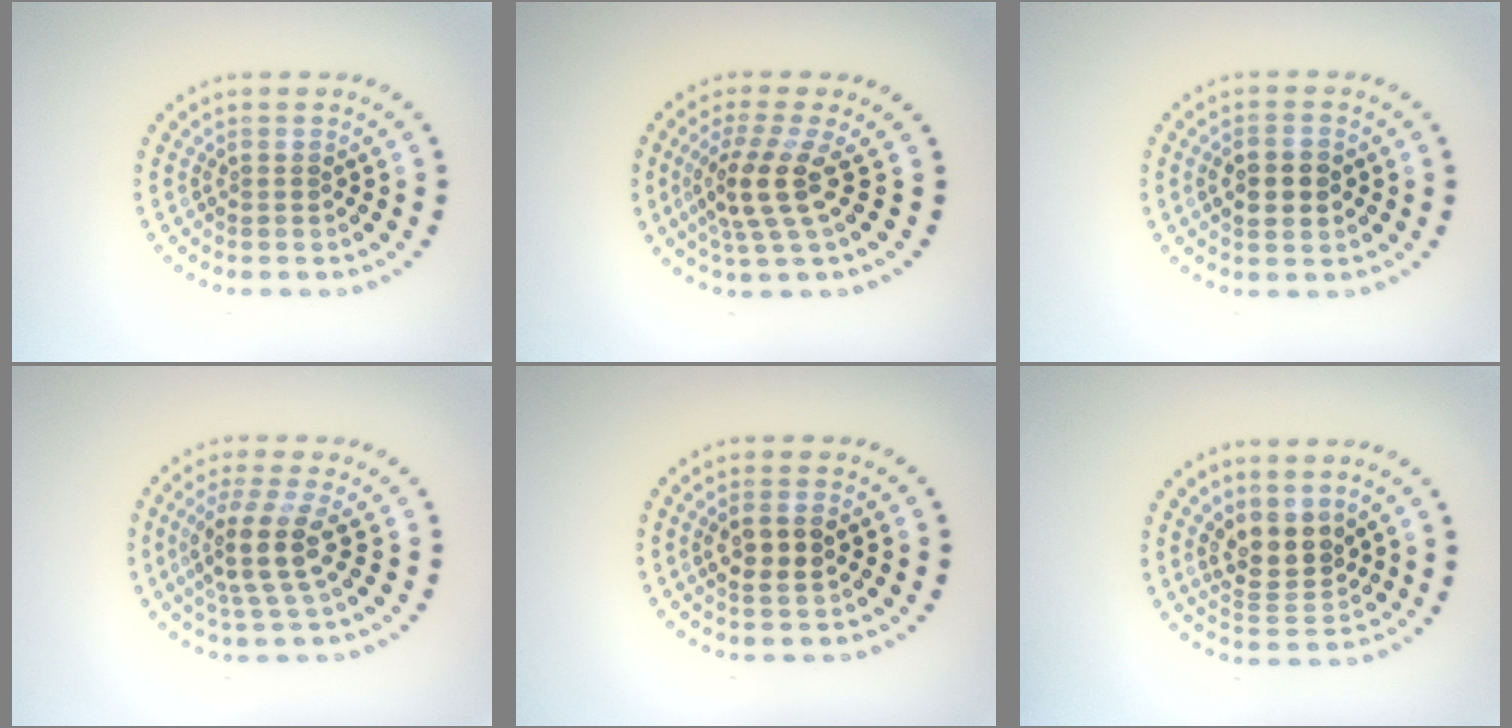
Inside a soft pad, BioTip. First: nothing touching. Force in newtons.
{"total": 3.8, "press": 2.9, "slide": 2.4}
{"total": 3.8, "press": 3.8, "slide": 0.1}
{"total": 4.3, "press": 3.3, "slide": 2.8}
{"total": 2.6, "press": 2.5, "slide": 0.6}
{"total": 3.8, "press": 3.5, "slide": 1.6}